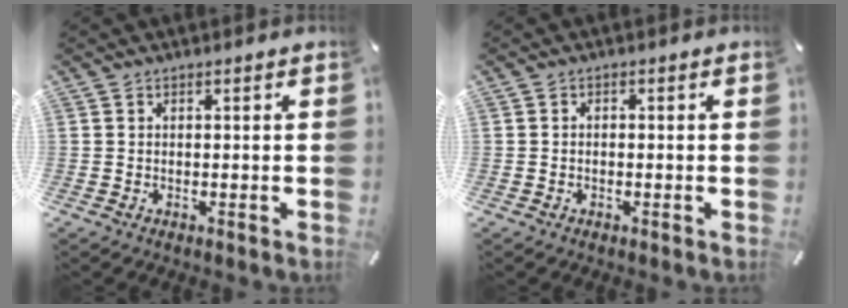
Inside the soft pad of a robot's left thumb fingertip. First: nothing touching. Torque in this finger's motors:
{"motor_torque": [-0.22, -0.22, -0.11, 0.01, -0.02]}